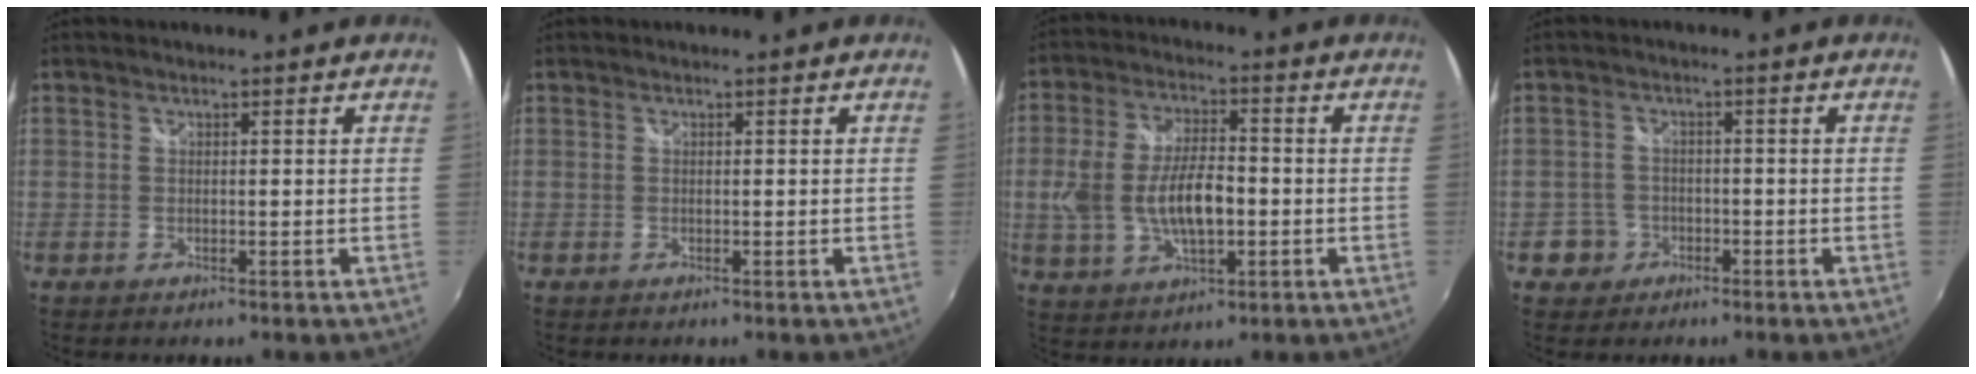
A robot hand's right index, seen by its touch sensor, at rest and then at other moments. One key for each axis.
{"total": 0.0}
{"total": 12.1, "fx": -1.7, "fy": 5.7, "fz": 10.5, "tx": -0.212, "ty": -0.002, "tz": -0.024}
{"total": 4.3, "fx": -1.8, "fy": 4.0, "fz": 0.1, "tx": -0.010, "ty": 0.019, "tz": -0.030}